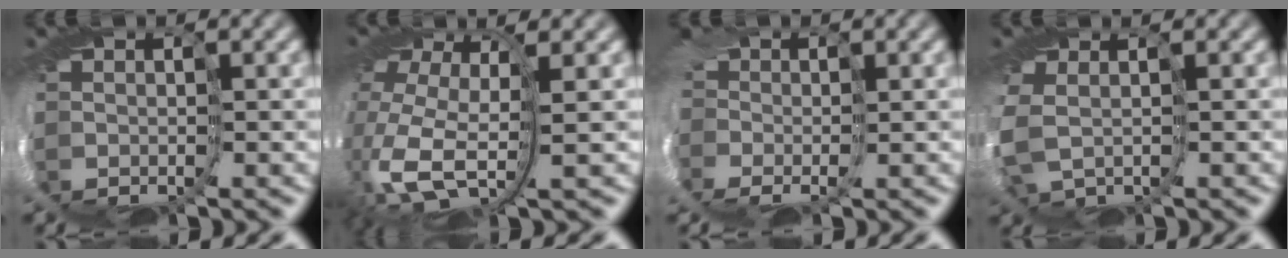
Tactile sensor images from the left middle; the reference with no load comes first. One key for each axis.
{"total": 11.9, "fx": -2.0, "fy": 6.8, "fz": 9.6, "tx": -0.223, "ty": -0.033, "tz": -0.021}
{"total": 6.3, "fx": -0.6, "fy": 4.6, "fz": 4.2, "tx": -0.080, "ty": -0.006, "tz": -0.020}
{"total": 4.3, "fx": -0.9, "fy": 3.0, "fz": 3.0, "tx": -0.103, "ty": -0.018, "tz": 0.001}